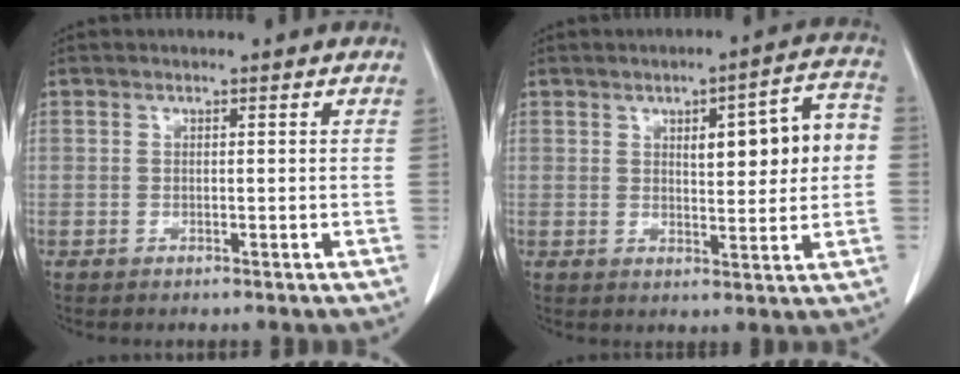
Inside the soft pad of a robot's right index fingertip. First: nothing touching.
{"total": 10.2, "force": [1.4, 2.5, 9.7], "torque": [-0.129, 0.028, 0.022]}